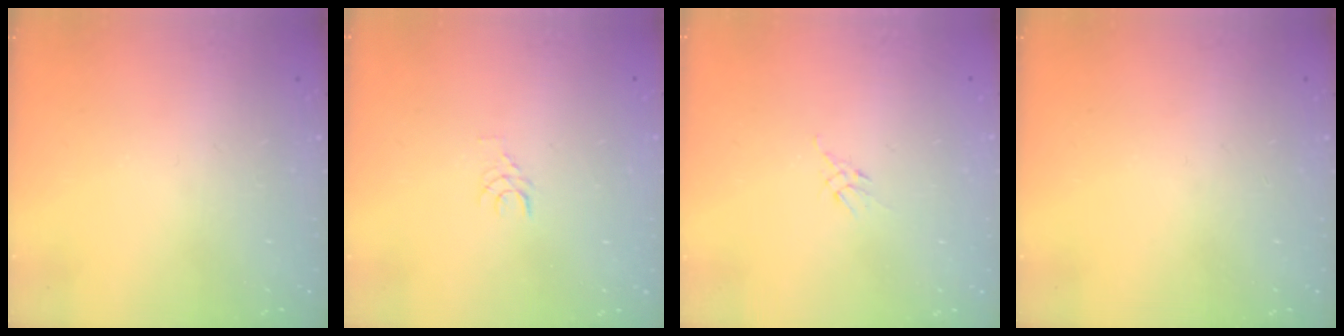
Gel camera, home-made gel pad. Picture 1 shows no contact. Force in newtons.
{"total": 3.6, "press": 3.6, "slide": 0.3}
{"total": 2.6, "press": 2.5, "slide": 0.7}
{"total": 0.0}